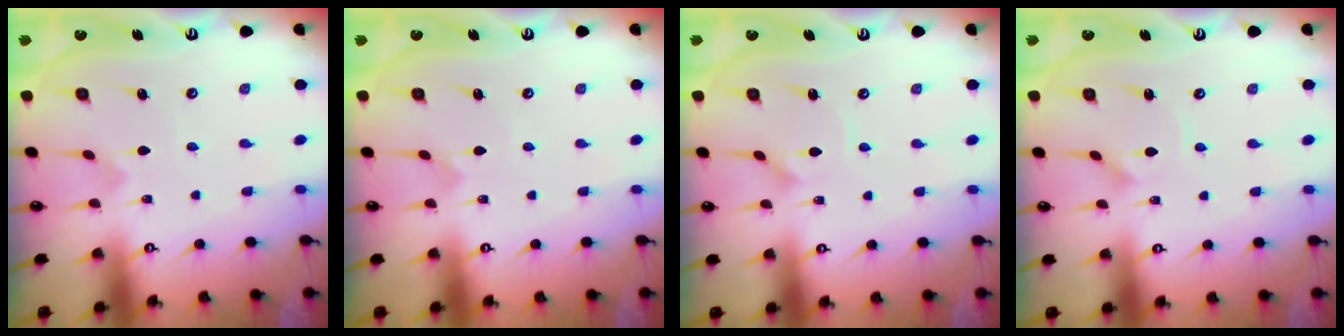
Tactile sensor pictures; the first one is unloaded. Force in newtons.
{"total": 0.0}
{"total": 0.8, "press": 0.8, "slide": 0.2}
{"total": 0.8, "press": 0.8, "slide": 0.2}